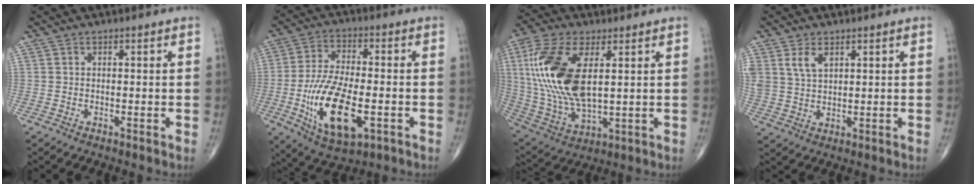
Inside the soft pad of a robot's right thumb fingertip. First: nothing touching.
{"total": 16.9, "force": [-4.5, 7.5, 14.4], "torque": [-0.272, 0.002, -0.071]}
{"total": 19.8, "force": [4.1, 9.6, 16.8], "torque": [-0.364, -0.016, 0.081]}
{"total": 4.8, "force": [2.4, 2.7, 3.2], "torque": [-0.057, -0.008, 0.053]}